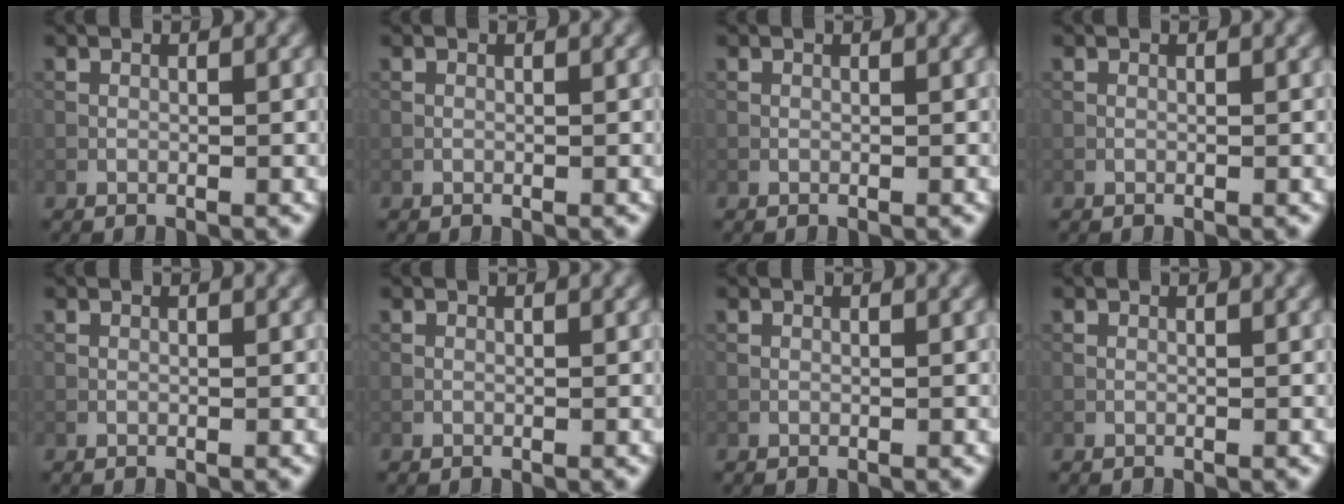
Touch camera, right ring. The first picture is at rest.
{"total": 0.0}
{"total": 0.0}
{"total": 0.0}
{"total": 0.0}
{"total": 0.0}
{"total": 0.0}
{"total": 0.0}